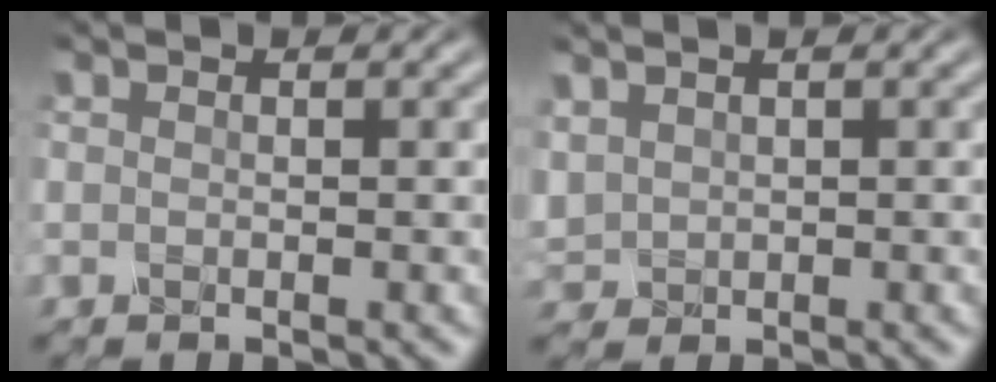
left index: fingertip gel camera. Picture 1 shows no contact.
{"total": 2.1, "force": [1.1, 1.6, 0.7], "torque": [-0.024, 0.004, 0.027]}